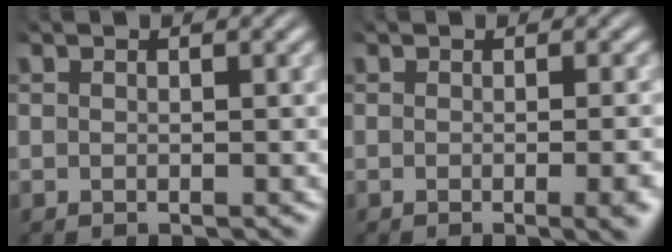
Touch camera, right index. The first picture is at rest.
{"total": 2.0, "force": [-0.8, 0.2, 1.8], "torque": [-0.022, 0.007, -0.016]}